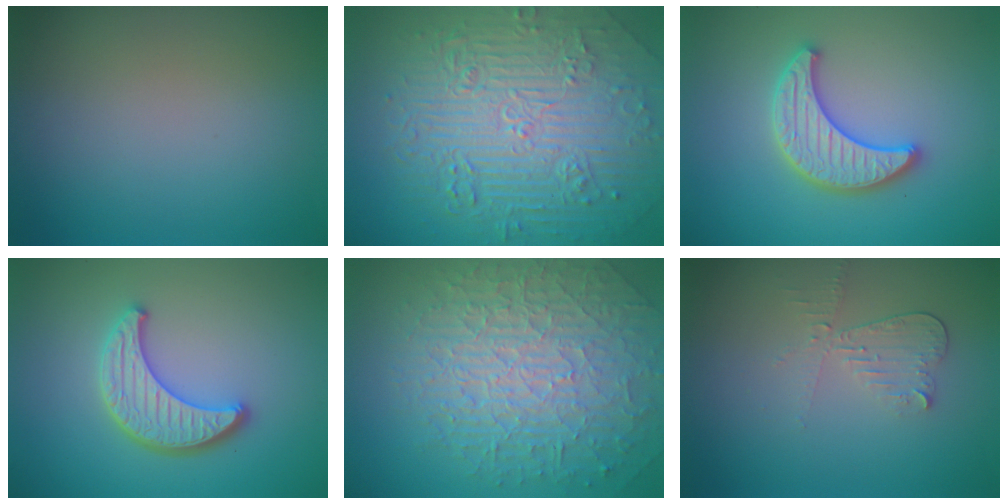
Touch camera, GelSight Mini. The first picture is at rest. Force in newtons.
{"total": 11.0, "press": 7.4, "slide": 8.2}
{"total": 4.0, "press": 3.9, "slide": 0.8}
{"total": 4.1, "press": 3.6, "slide": 1.9}
{"total": 10.0, "press": 6.5, "slide": 7.7}
{"total": 2.0, "press": 1.9, "slide": 0.7}